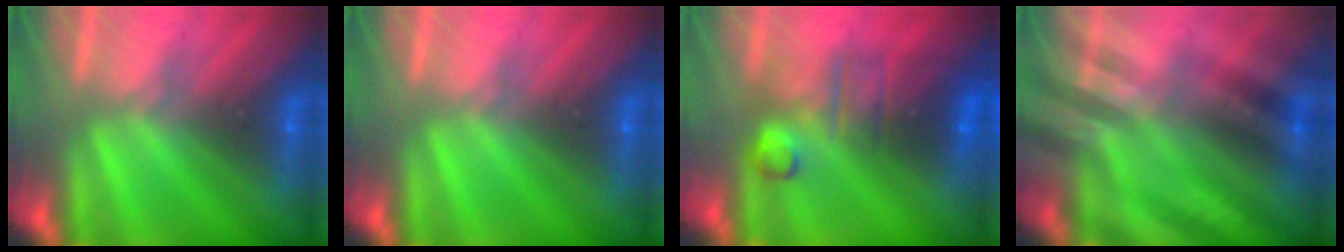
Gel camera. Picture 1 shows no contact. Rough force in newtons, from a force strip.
{"total": 0.0}
{"total": 6.1}
{"total": 2.8}